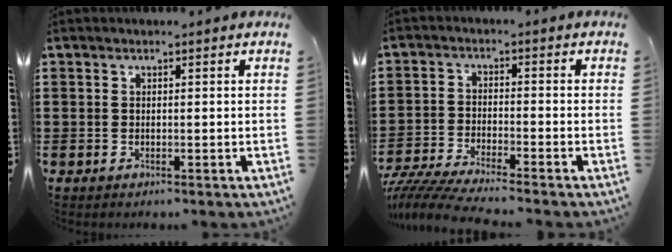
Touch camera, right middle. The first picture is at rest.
{"total": 5.2, "force": [-5.0, -0.2, 1.5], "torque": [-0.045, -0.017, -0.103]}